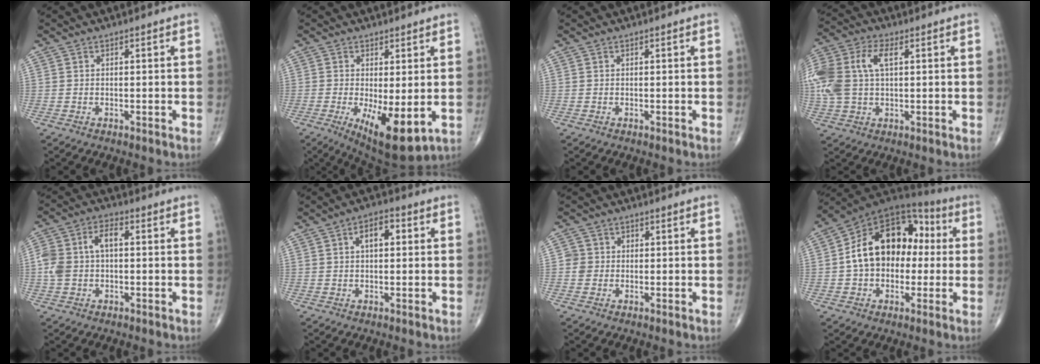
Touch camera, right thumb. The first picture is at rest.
{"total": 10.4, "force": [-2.3, 3.7, 9.4], "torque": [-0.149, -0.024, -0.023]}
{"total": 0.0}
{"total": 15.9, "force": [3.1, 9.4, 12.4], "torque": [-0.315, 0.025, 0.057]}
{"total": 8.5, "force": [0.3, 5.2, 6.7], "torque": [-0.149, 0.033, 0.003]}
{"total": 5.0, "force": [1.1, 2.6, 4.2], "torque": [-0.058, 0.012, 0.012]}
{"total": 2.6, "force": [-0.2, 2.6, 0.3], "torque": [0.016, 0.009, -0.007]}
{"total": 18.5, "force": [0.8, 12.7, 13.4], "torque": [-0.183, 0.049, 0.004]}